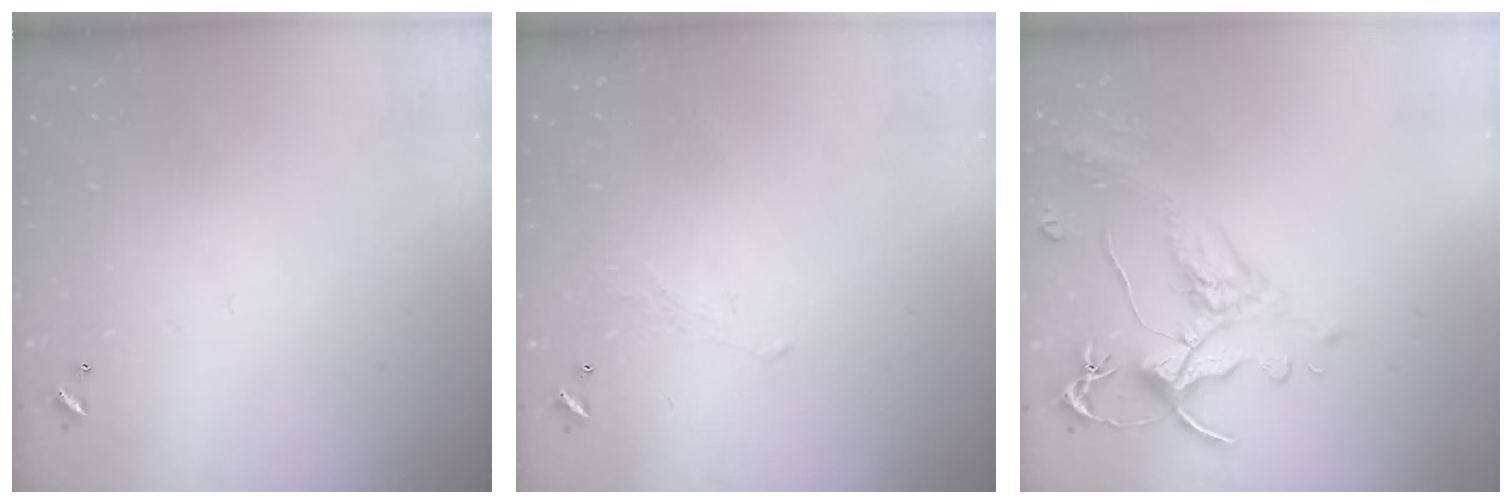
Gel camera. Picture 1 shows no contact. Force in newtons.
{"total": 0.6, "press": 0.2, "slide": 0.6}
{"total": 1.6, "press": 1.1, "slide": 1.2}